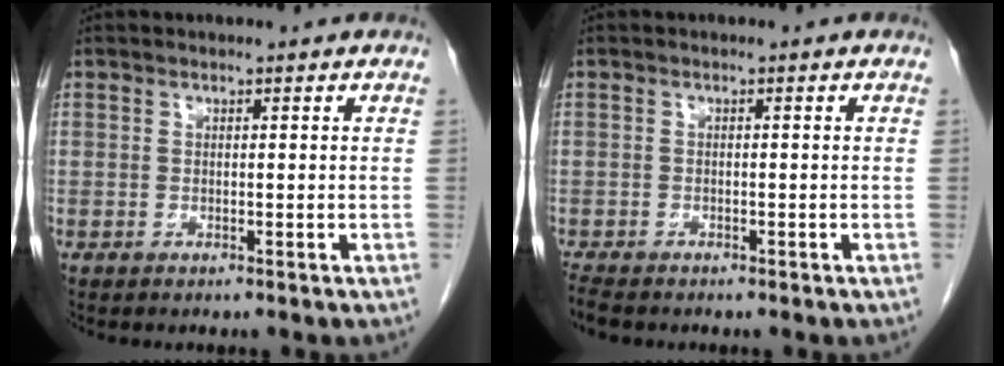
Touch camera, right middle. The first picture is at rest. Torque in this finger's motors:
{"motor_torque": [0.19, -0.13, -0.01, 0.02]}